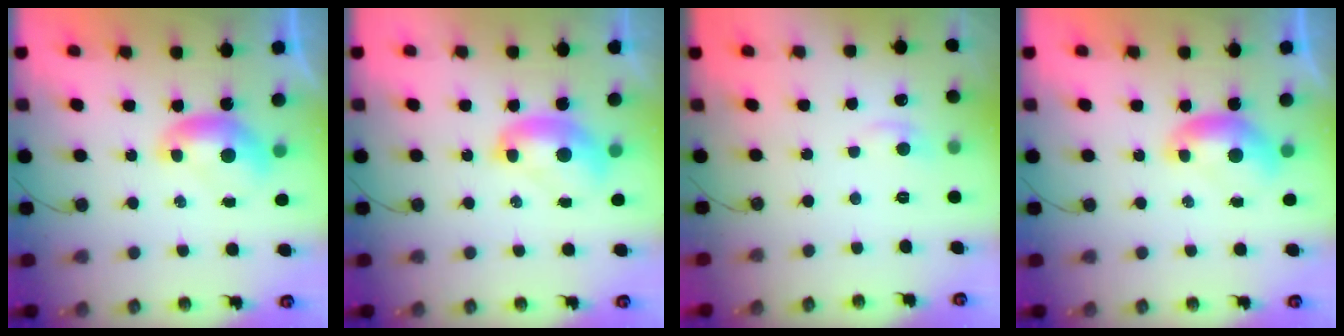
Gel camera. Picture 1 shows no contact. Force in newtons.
{"total": 1.8, "press": 1.8, "slide": 0.0}
{"total": 1.7, "press": 1.4, "slide": 0.9}
{"total": 0.0}